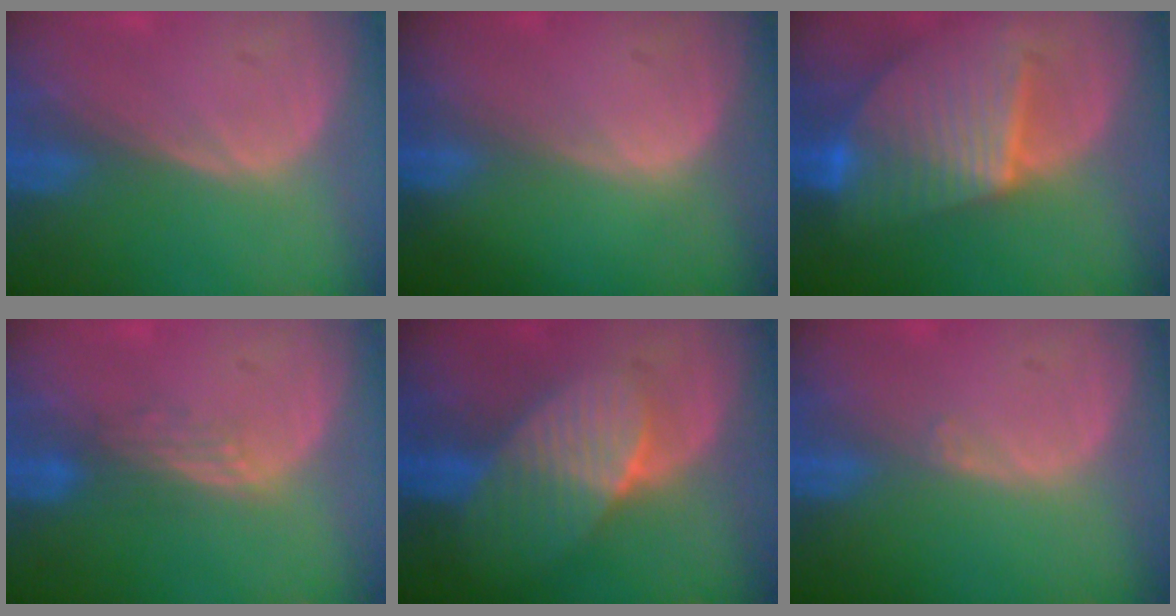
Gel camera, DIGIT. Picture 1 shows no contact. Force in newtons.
{"total": 0.0}
{"total": 9.7, "press": 9.6, "slide": 0.6}
{"total": 2.8, "press": 2.4, "slide": 1.4}
{"total": 7.7, "press": 6.9, "slide": 3.5}
{"total": 0.6, "press": 0.5, "slide": 0.4}